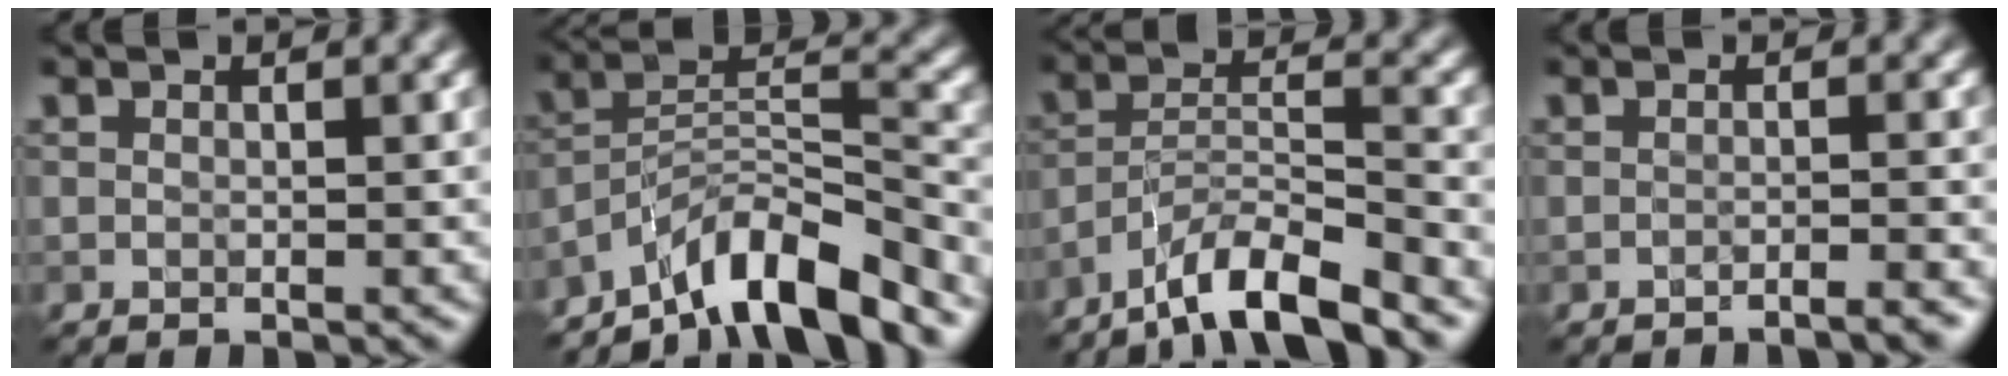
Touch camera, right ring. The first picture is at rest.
{"total": 8.6, "force": [-7.1, 1.8, 4.5], "torque": [-0.061, 0.011, -0.134]}
{"total": 7.6, "force": [-6.2, 1.1, 4.2], "torque": [-0.068, 0.008, -0.115]}
{"total": 2.8, "force": [-2.4, 0.4, 1.5], "torque": [-0.011, 0.011, -0.036]}